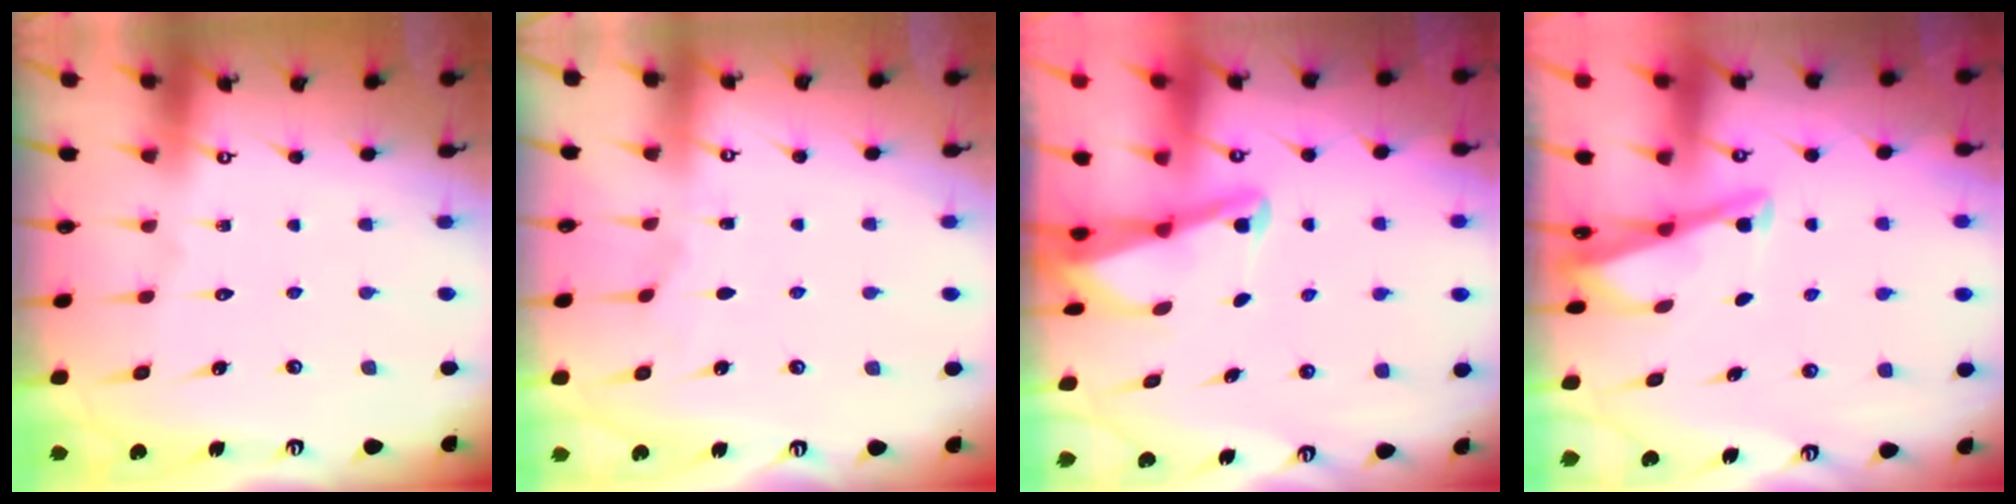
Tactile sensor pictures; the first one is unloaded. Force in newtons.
{"total": 1.6, "press": 1.6, "slide": 0.3}
{"total": 2.2, "press": 2.2, "slide": 0.3}
{"total": 2.9, "press": 2.9, "slide": 0.3}